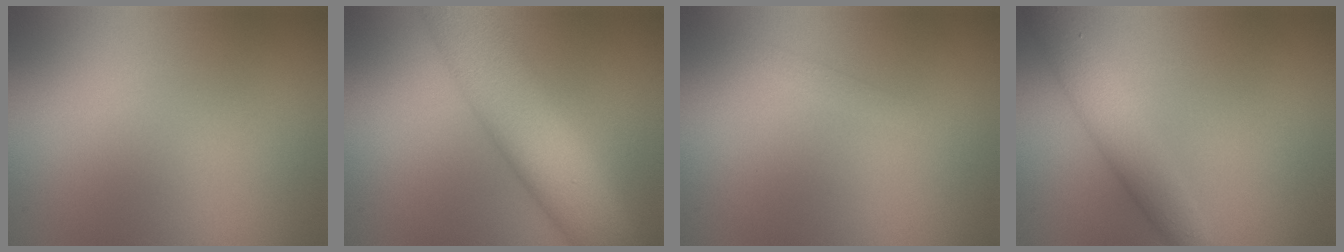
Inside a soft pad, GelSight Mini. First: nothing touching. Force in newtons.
{"total": 9.2, "press": 9.2, "slide": 0.2}
{"total": 0.8, "press": 0.8, "slide": 0.1}
{"total": 3.6, "press": 3.6, "slide": 0.1}